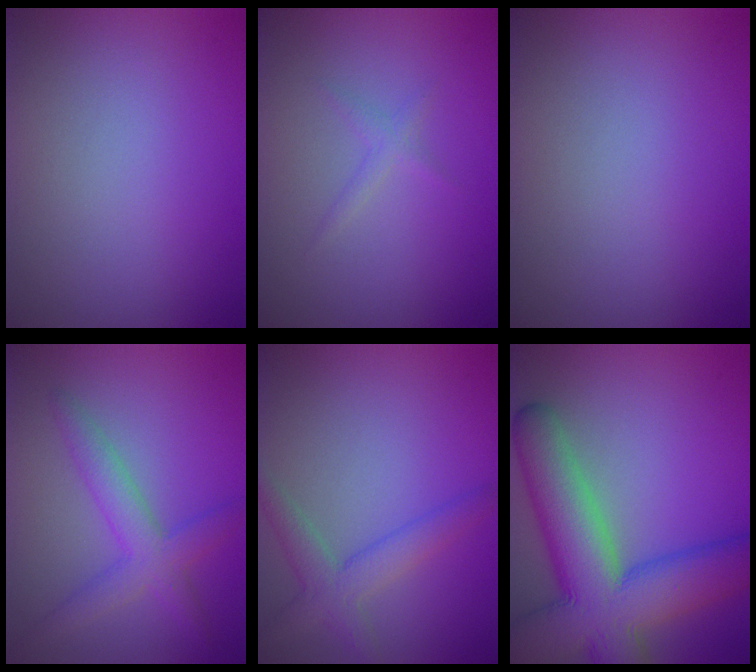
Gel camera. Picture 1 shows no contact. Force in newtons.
{"total": 1.0, "press": 1.0, "slide": 0.1}
{"total": 0.0}
{"total": 3.6, "press": 3.6, "slide": 0.0}
{"total": 3.3, "press": 3.3, "slide": 0.1}
{"total": 12.8, "press": 12.8, "slide": 0.6}